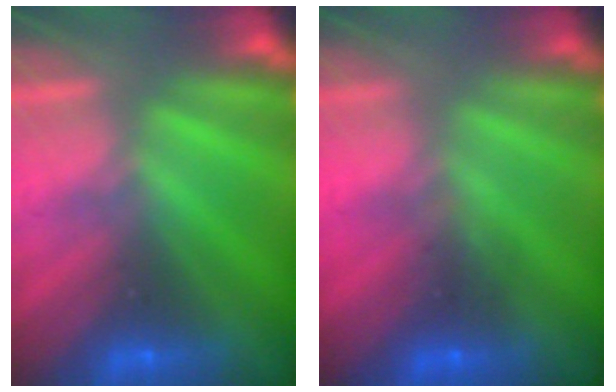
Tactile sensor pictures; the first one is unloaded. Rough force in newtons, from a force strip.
{"total": 1.3}